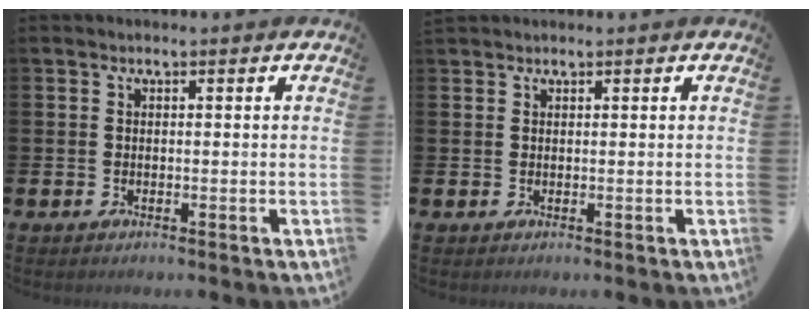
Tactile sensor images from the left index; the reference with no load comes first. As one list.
[{"total": 0.8, "force": [0.8, 0.2, 0.0], "torque": [0.000, 0.003, 0.015]}]